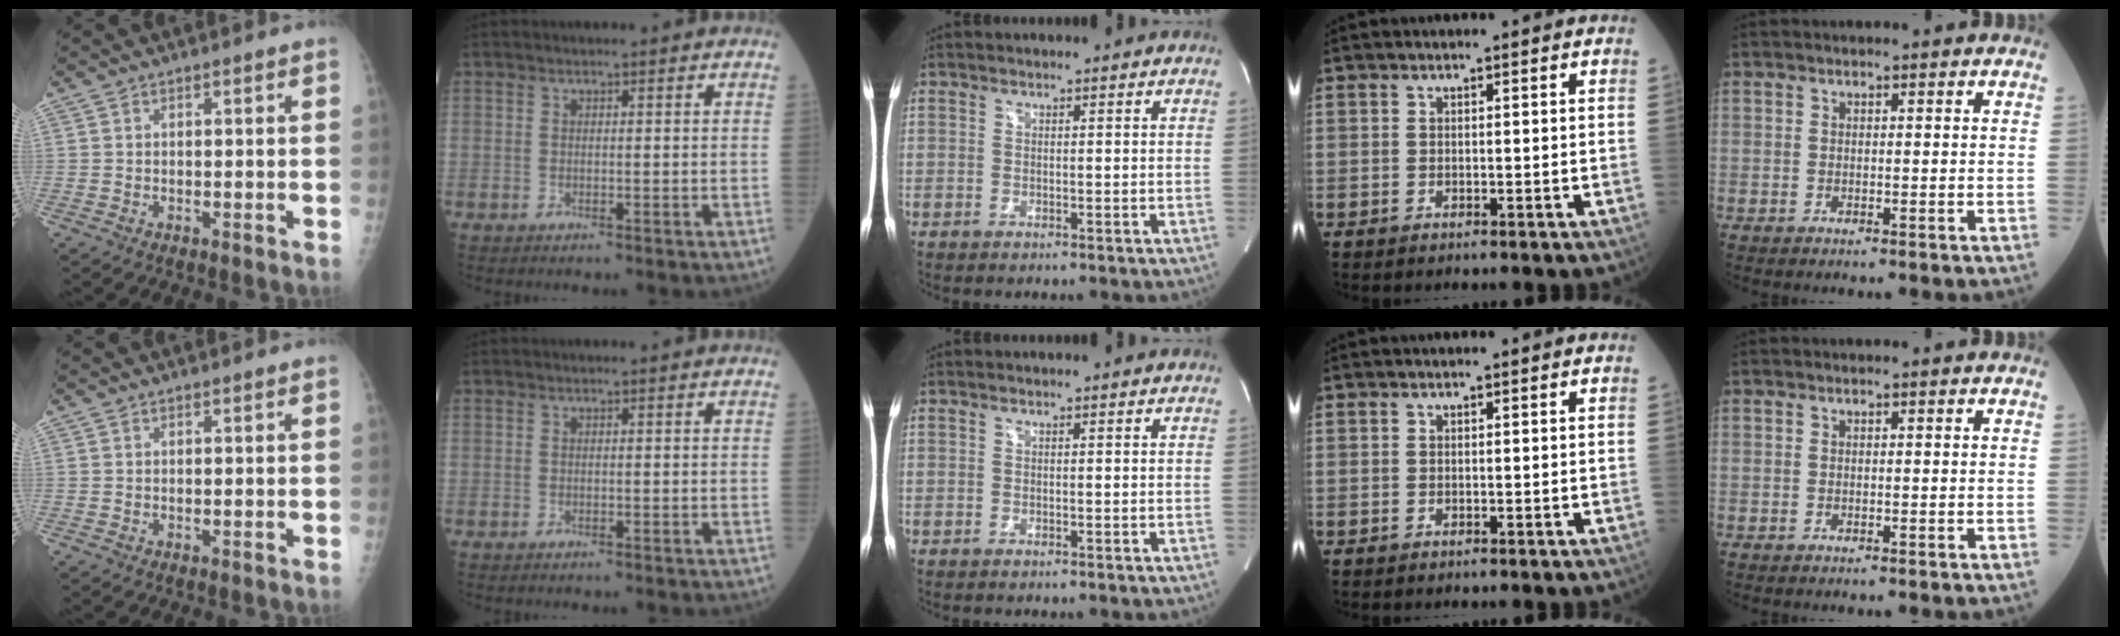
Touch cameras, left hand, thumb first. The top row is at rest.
{}